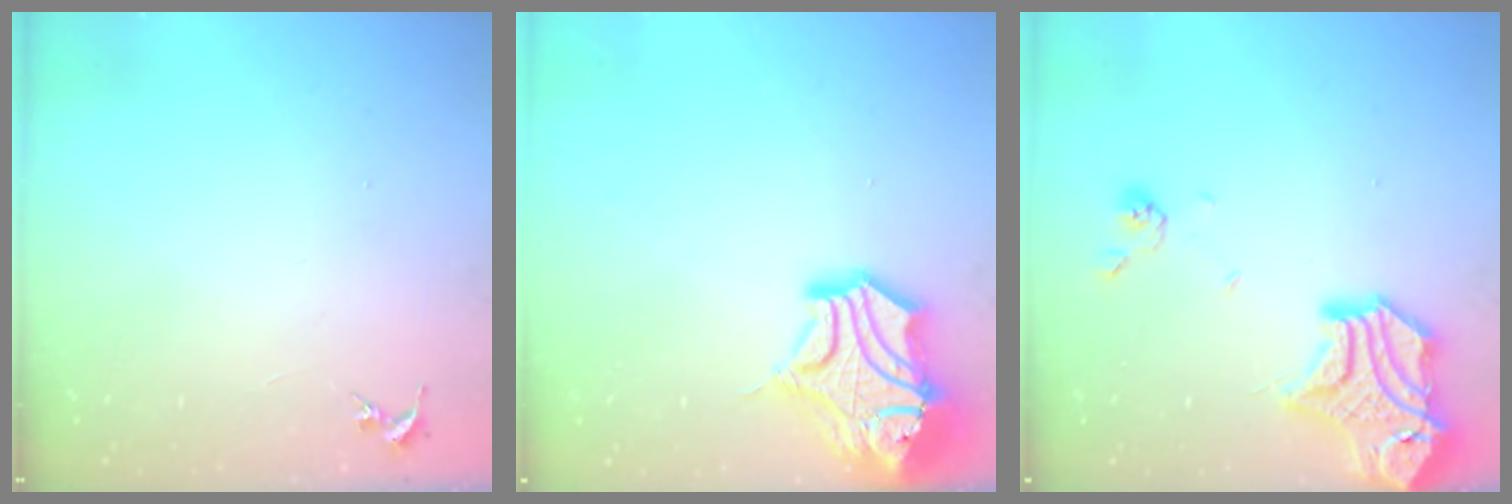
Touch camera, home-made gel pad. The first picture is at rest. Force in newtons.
{"total": 16.9, "press": 16.7, "slide": 2.3}
{"total": 18.4, "press": 18.3, "slide": 2.2}